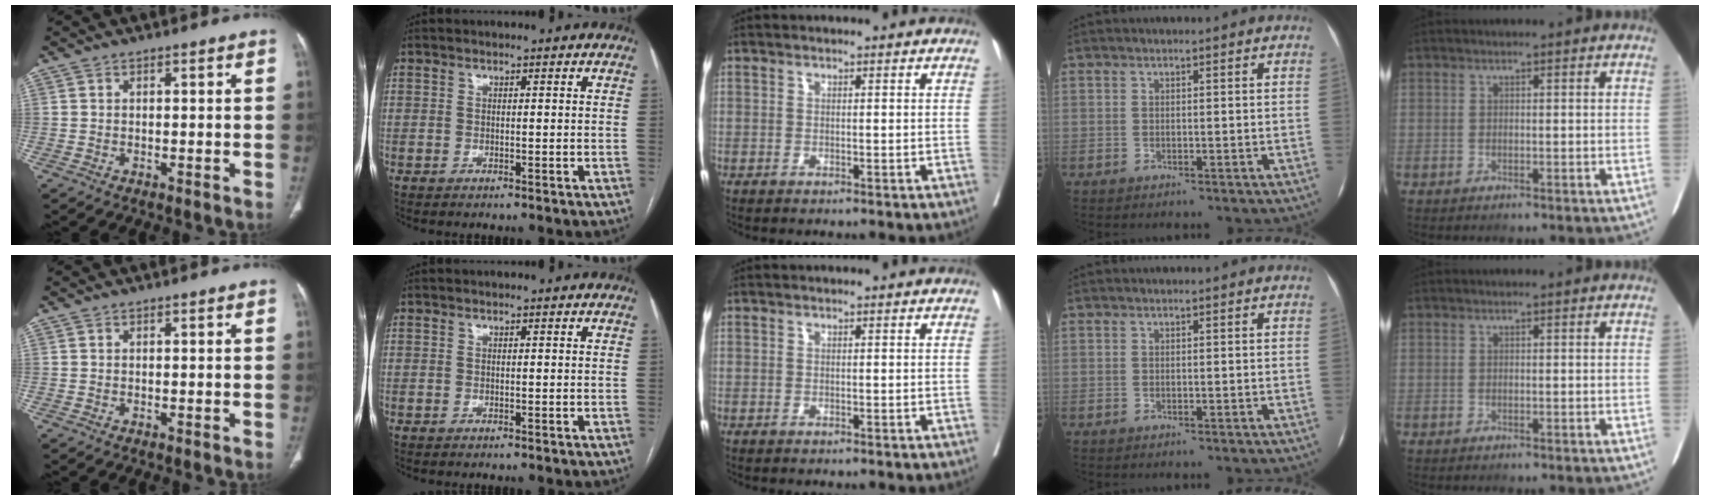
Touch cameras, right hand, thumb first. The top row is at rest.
{}